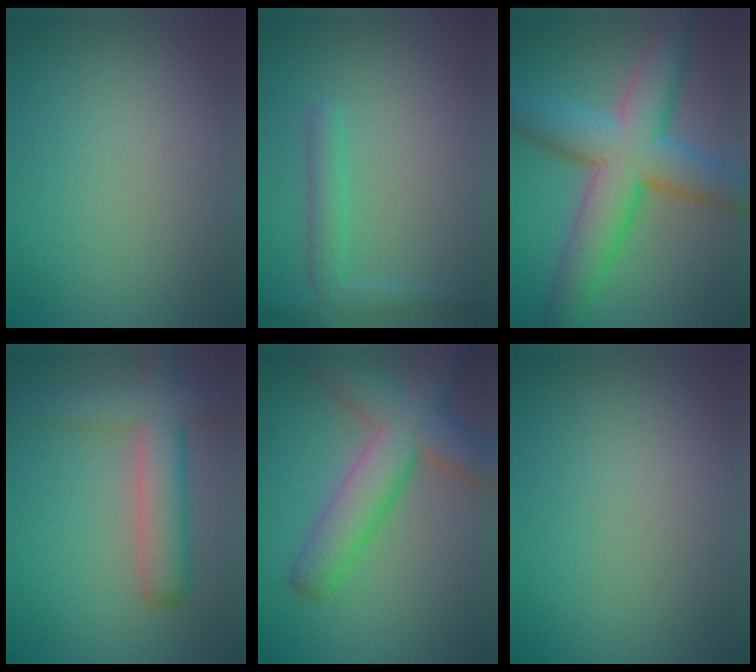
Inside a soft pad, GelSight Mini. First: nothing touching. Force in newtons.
{"total": 1.7, "press": 1.7, "slide": 0.1}
{"total": 10.0, "press": 10.0, "slide": 0.2}
{"total": 6.0, "press": 6.0, "slide": 0.5}
{"total": 8.1, "press": 8.1, "slide": 0.3}
{"total": 0.0}